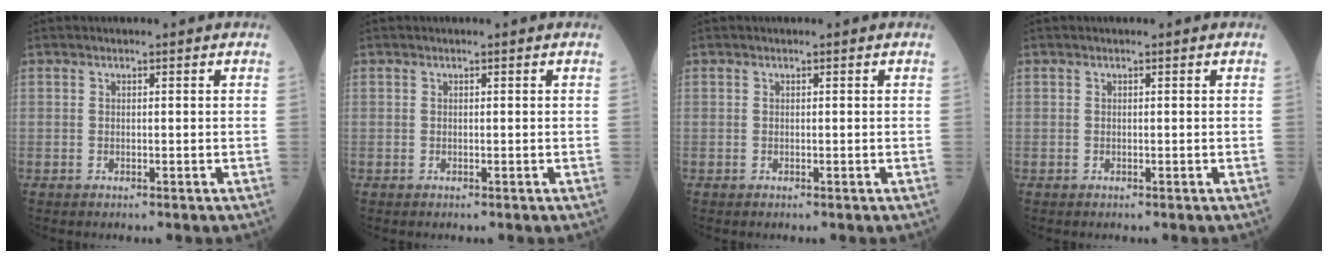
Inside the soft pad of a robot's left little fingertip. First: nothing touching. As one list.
[{"total": 0.0}, {"total": 0.0}, {"total": 0.0}]